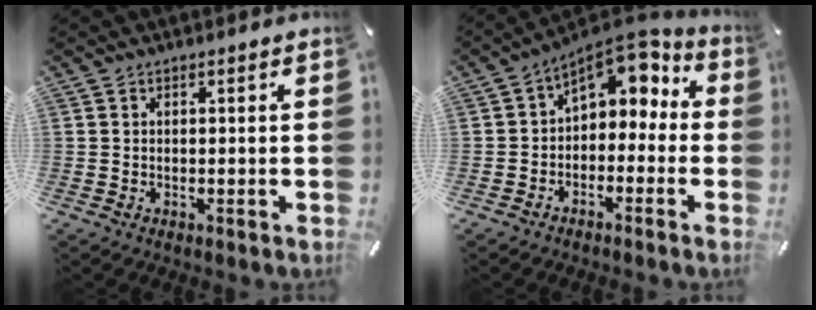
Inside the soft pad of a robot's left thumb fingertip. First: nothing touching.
{"total": 7.0, "force": [3.4, 5.1, 3.2], "torque": [-0.045, -0.032, 0.062]}